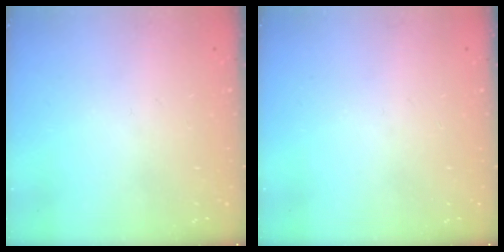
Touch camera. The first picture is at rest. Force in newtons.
{"total": 0.0}